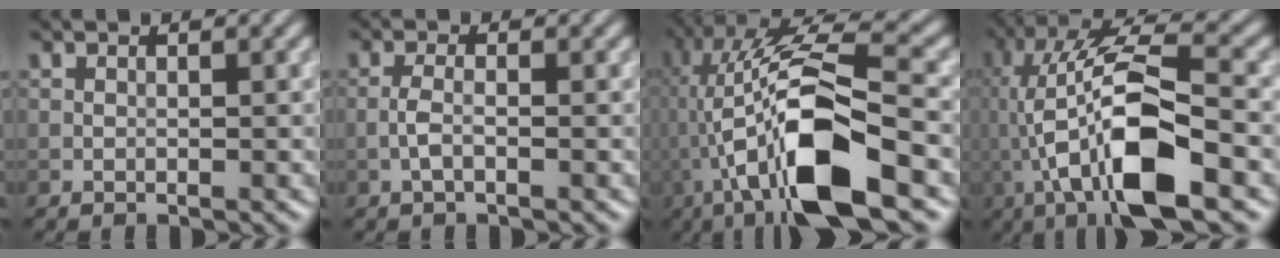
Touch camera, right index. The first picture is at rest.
{"total": 1.6, "force": [-0.6, 0.5, 1.4], "torque": [-0.032, 0.002, -0.017]}
{"total": 13.0, "force": [-3.3, 3.6, 12.1], "torque": [-0.233, 0.013, -0.060]}
{"total": 11.8, "force": [-2.6, 3.5, 11.0], "torque": [-0.216, 0.013, -0.052]}